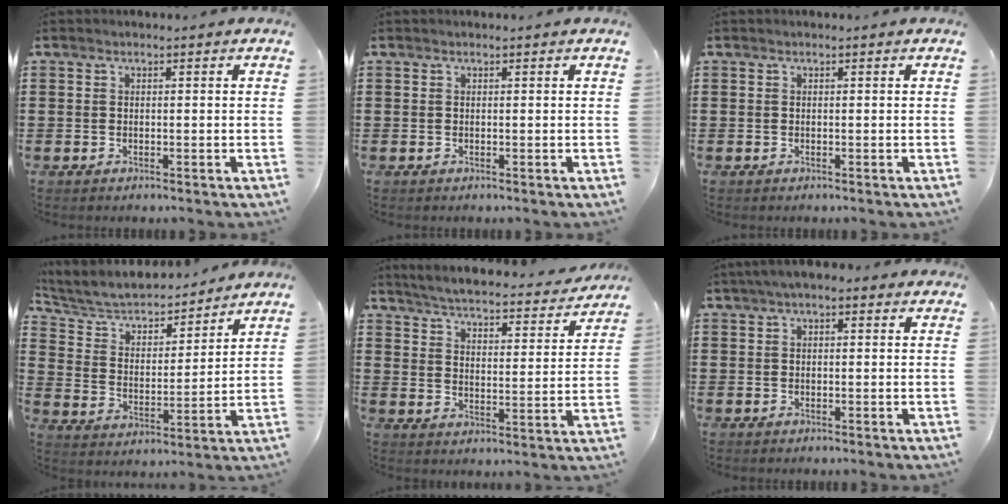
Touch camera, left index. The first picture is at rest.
{"total": 0.0}
{"total": 0.0}
{"total": 5.0, "force": [4.6, 1.6, 1.3], "torque": [-0.052, -0.033, 0.072]}
{"total": 4.5, "force": [4.4, -0.3, 1.0], "torque": [-0.042, -0.036, 0.070]}
{"total": 2.0, "force": [0.9, 1.0, 1.5], "torque": [-0.031, 0.009, 0.014]}